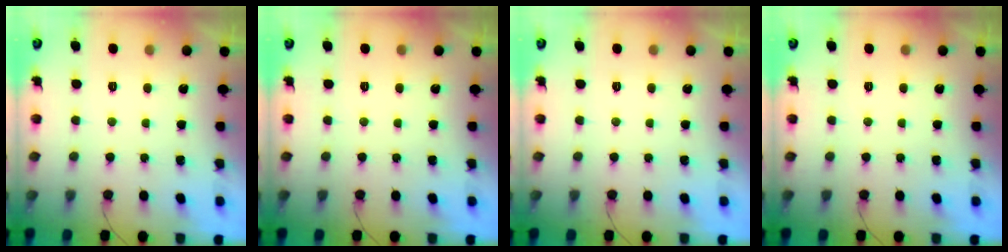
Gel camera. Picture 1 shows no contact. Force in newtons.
{"total": 0.0}
{"total": 0.0}
{"total": 0.0}